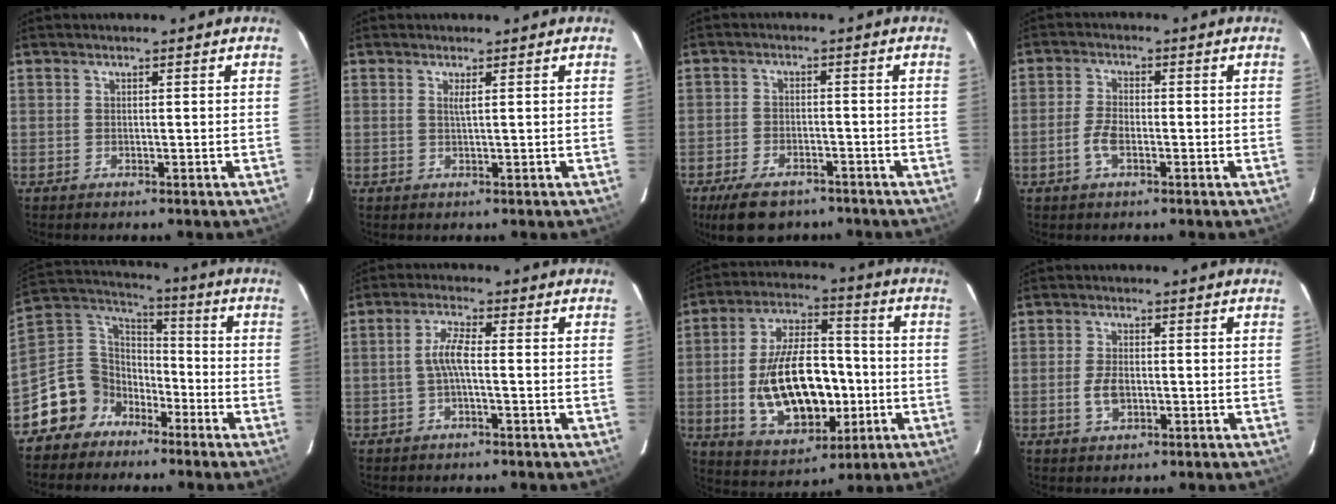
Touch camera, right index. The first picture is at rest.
{"total": 1.0, "force": [0.5, -0.3, 0.8], "torque": [-0.015, 0.000, 0.009]}
{"total": 9.8, "force": [-7.3, 4.5, 4.8], "torque": [-0.116, -0.006, -0.115]}
{"total": 3.9, "force": [-1.6, 1.8, 3.1], "torque": [-0.070, 0.003, -0.030]}
{"total": 11.8, "force": [-7.4, 9.1, 1.9], "torque": [-0.064, 0.050, -0.140]}
{"total": 3.9, "force": [-0.7, 0.5, 3.8], "torque": [-0.080, 0.008, -0.014]}
{"total": 18.8, "force": [-3.0, 10.3, 15.4], "torque": [-0.298, 0.013, -0.026]}
{"total": 3.9, "force": [-0.9, 2.3, 3.0], "torque": [-0.063, 0.001, -0.013]}